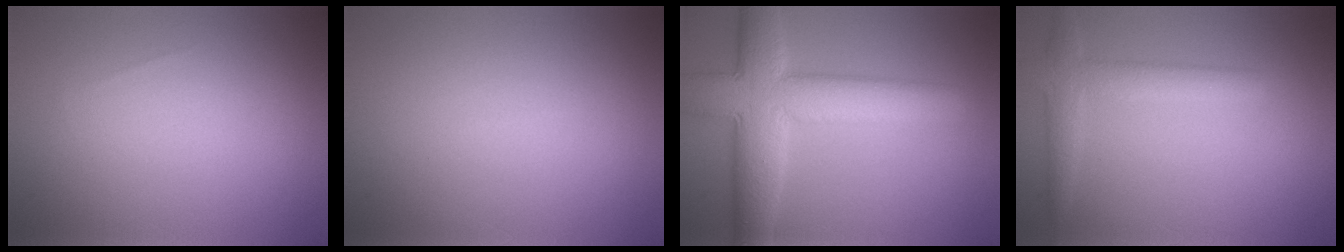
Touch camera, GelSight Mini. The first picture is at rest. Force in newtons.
{"total": 0.0}
{"total": 9.1, "press": 9.1, "slide": 0.6}
{"total": 3.1, "press": 3.0, "slide": 0.1}